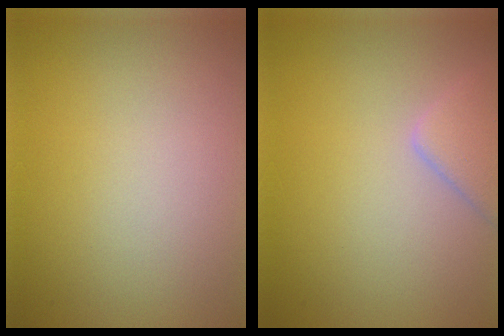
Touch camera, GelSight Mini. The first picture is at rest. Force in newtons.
{"total": 2.8, "press": 2.8, "slide": 0.1}